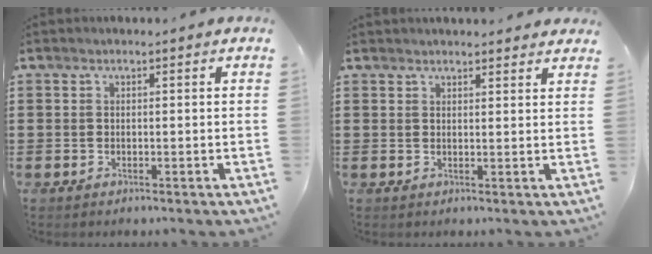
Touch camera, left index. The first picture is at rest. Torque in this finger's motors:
{"motor_torque": [2.14, 0.00, 0.41, 0.06]}